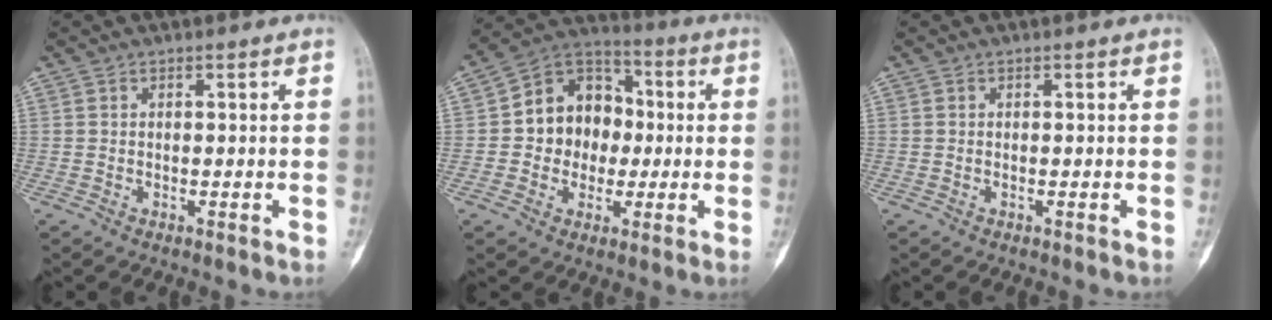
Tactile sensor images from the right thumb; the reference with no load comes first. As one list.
[{"total": 13.3, "force": [0.0, 11.1, 7.4], "torque": [-0.060, 0.032, -0.009]}, {"total": 0.0}]